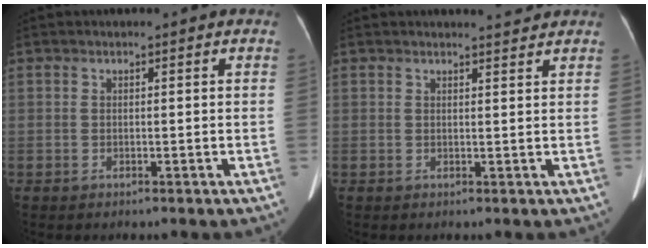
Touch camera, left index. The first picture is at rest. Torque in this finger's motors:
{"motor_torque": [0.05, -0.12, -0.05, 0.01]}